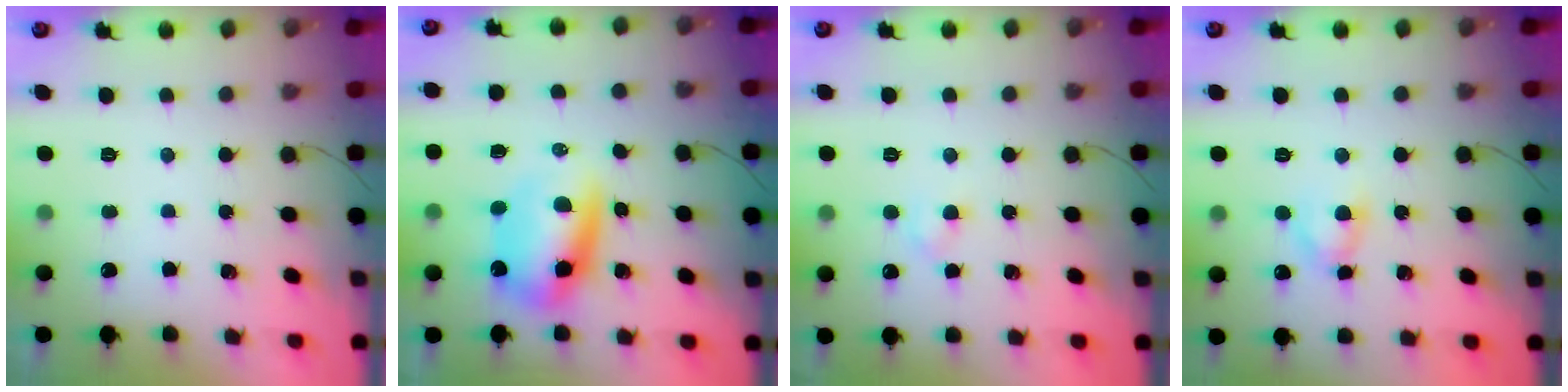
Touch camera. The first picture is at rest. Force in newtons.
{"total": 10.4, "press": 10.0, "slide": 2.9}
{"total": 2.2, "press": 2.0, "slide": 0.8}
{"total": 3.3, "press": 3.1, "slide": 1.2}